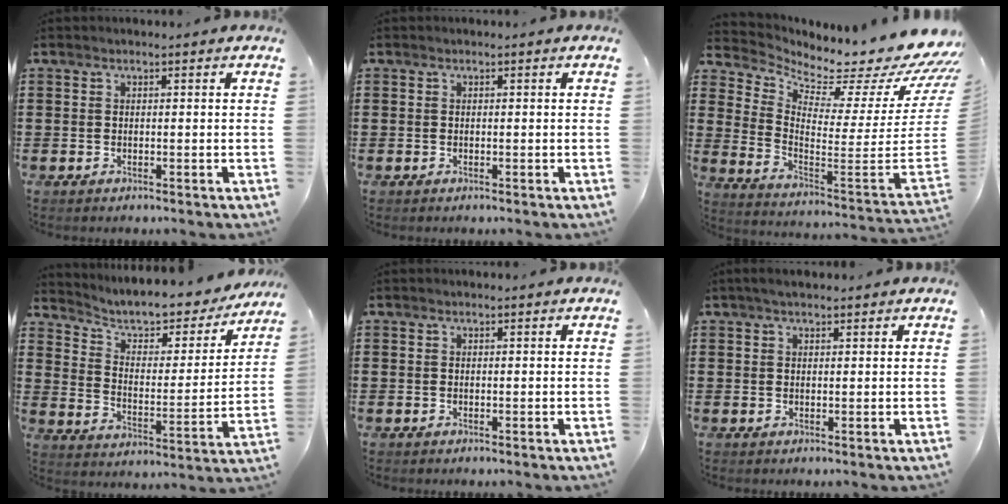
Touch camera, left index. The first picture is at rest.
{"total": 0.0}
{"total": 4.8, "force": [4.2, 0.7, 2.1], "torque": [-0.040, -0.076, 0.056]}
{"total": 6.2, "force": [5.4, 1.6, 2.5], "torque": [-0.067, -0.040, 0.088]}
{"total": 0.0}
{"total": 1.5, "force": [1.2, 0.5, 0.8], "torque": [-0.019, 0.005, 0.022]}